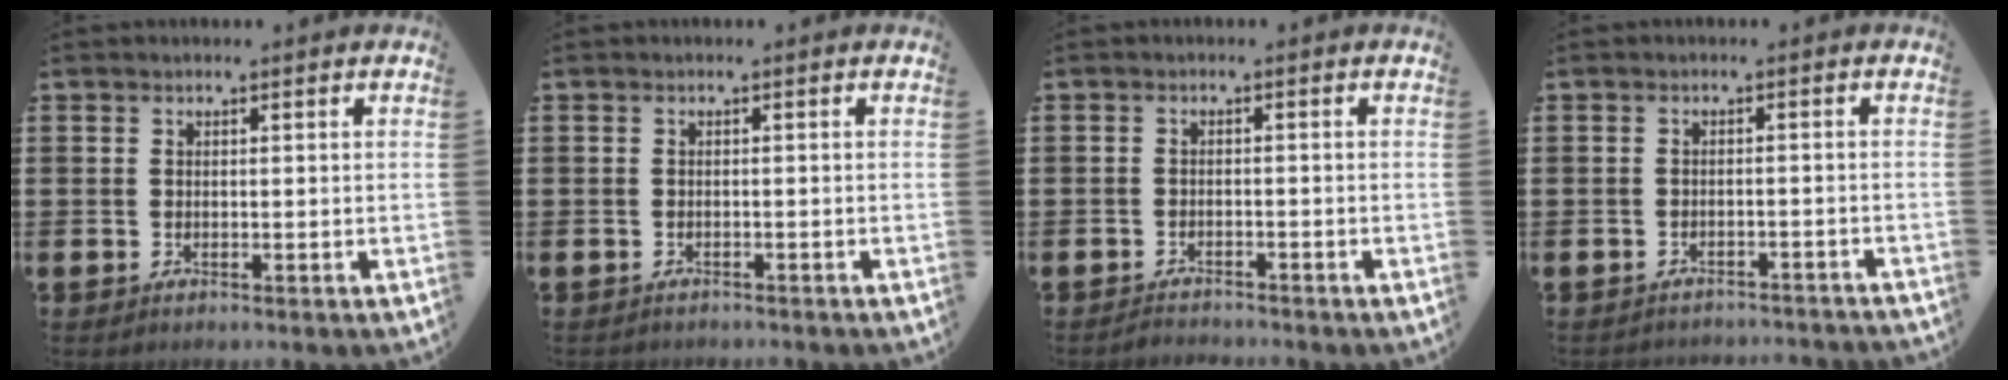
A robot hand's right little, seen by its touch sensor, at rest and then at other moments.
{"total": 0.6, "force": [-0.6, 0.1, -0.1], "torque": [-0.001, -0.001, -0.012]}
{"total": 1.3, "force": [-1.3, 0.0, -0.1], "torque": [-0.002, 0.003, -0.029]}
{"total": 1.5, "force": [-1.5, -0.1, -0.1], "torque": [-0.003, 0.004, -0.032]}